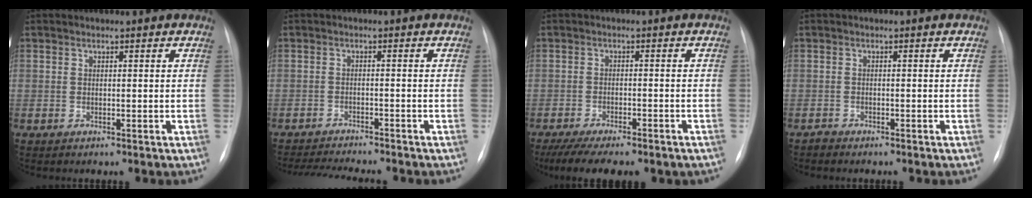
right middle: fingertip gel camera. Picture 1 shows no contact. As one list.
[{"total": 9.6, "force": [-8.9, 0.6, 3.6], "torque": [-0.052, -0.010, -0.131]}, {"total": 12.2, "force": [-9.6, 3.3, 6.7], "torque": [-0.107, -0.007, -0.137]}, {"total": 1.0, "force": [-1.0, 0.3, 0.1], "torque": [-0.005, 0.000, -0.018]}]